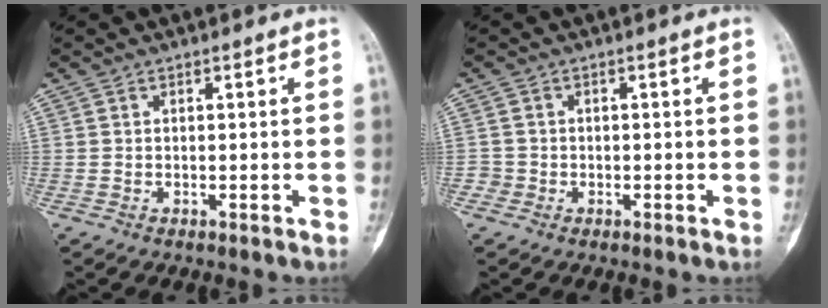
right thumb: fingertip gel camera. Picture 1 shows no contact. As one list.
[{"total": 1.6, "force": [-0.7, 1.5, -0.2], "torque": [0.016, 0.006, -0.021]}]